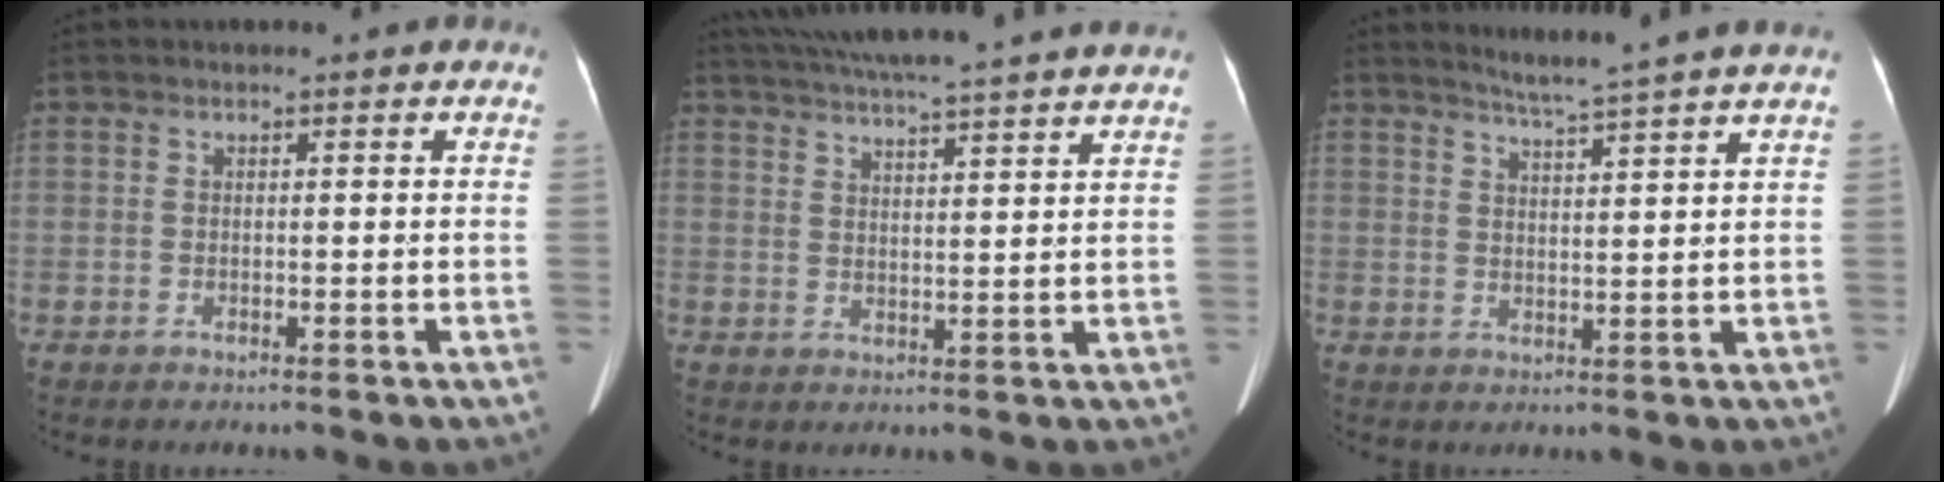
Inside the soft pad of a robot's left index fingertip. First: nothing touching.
{"total": 19.8, "force": [17.7, 0.0, 8.9], "torque": [-0.156, 0.018, 0.240]}
{"total": 8.5, "force": [7.5, -1.7, 3.6], "torque": [-0.060, 0.001, 0.100]}